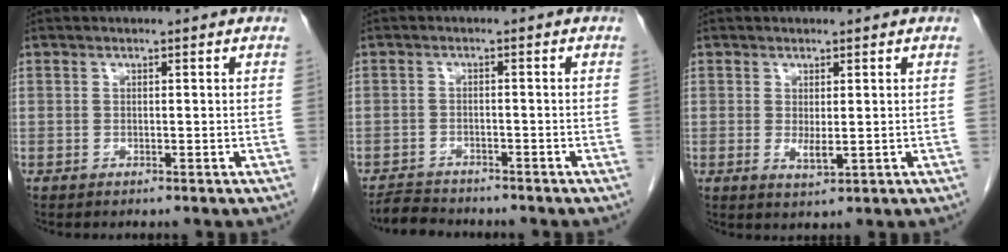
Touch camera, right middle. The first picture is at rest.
{"total": 3.7, "force": [-3.6, 0.8, 0.2], "torque": [-0.007, -0.012, -0.064]}
{"total": 2.1, "force": [0.1, 0.6, 2.0], "torque": [-0.039, -0.008, 0.009]}